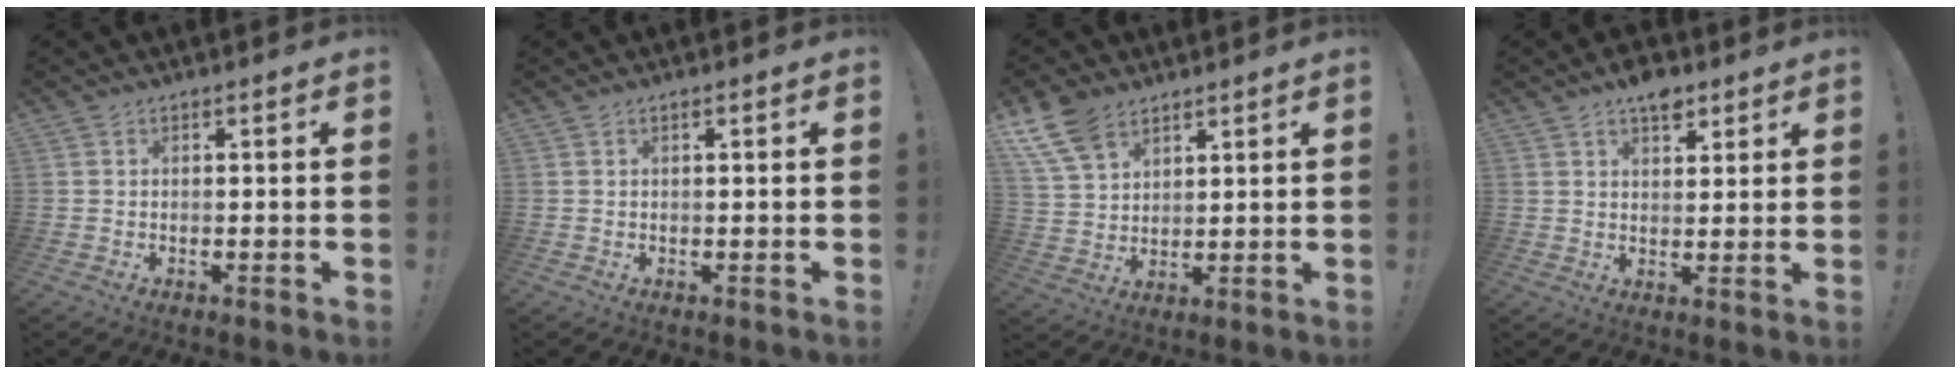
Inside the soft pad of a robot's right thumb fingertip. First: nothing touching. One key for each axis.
{"total": 0.7, "fx": 0.3, "fy": 0.0, "fz": 0.6, "tx": -0.015, "ty": 0.002, "tz": 0.005}
{"total": 11.1, "fx": 7.3, "fy": 6.5, "fz": 5.2, "tx": -0.108, "ty": -0.033, "tz": 0.145}
{"total": 6.3, "fx": 4.4, "fy": 3.5, "fz": 2.9, "tx": -0.027, "ty": -0.024, "tz": 0.076}